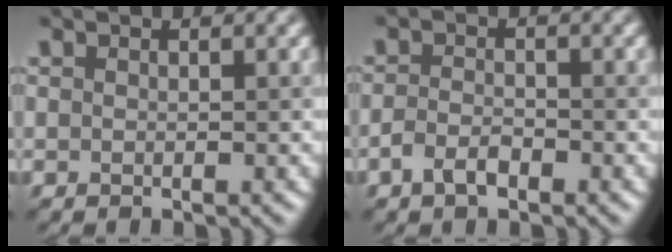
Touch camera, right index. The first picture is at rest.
{"total": 1.7, "force": [-0.9, 1.0, 1.1], "torque": [-0.020, 0.009, -0.022]}